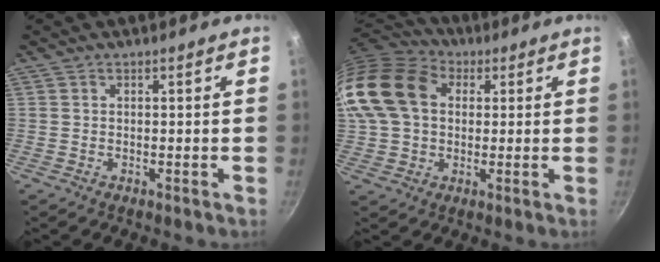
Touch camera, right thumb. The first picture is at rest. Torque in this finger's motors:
{"motor_torque": [1.31, 3.70, 1.99, -0.38, 0.26]}